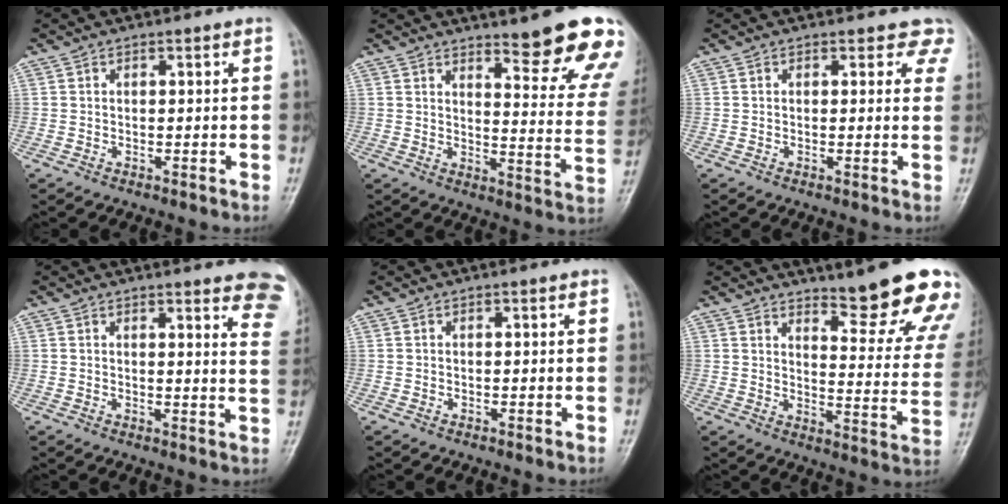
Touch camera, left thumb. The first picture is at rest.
{"total": 16.5, "force": [12.2, 3.1, 10.6], "torque": [-0.098, -0.090, 0.152]}
{"total": 4.1, "force": [3.2, 2.4, 1.0], "torque": [0.027, -0.011, 0.012]}
{"total": 13.4, "force": [10.6, 3.0, 7.6], "torque": [-0.058, -0.051, 0.100]}
{"total": 0.0}
{"total": 18.0, "force": [13.7, 3.8, 10.9], "torque": [-0.104, -0.105, 0.173]}